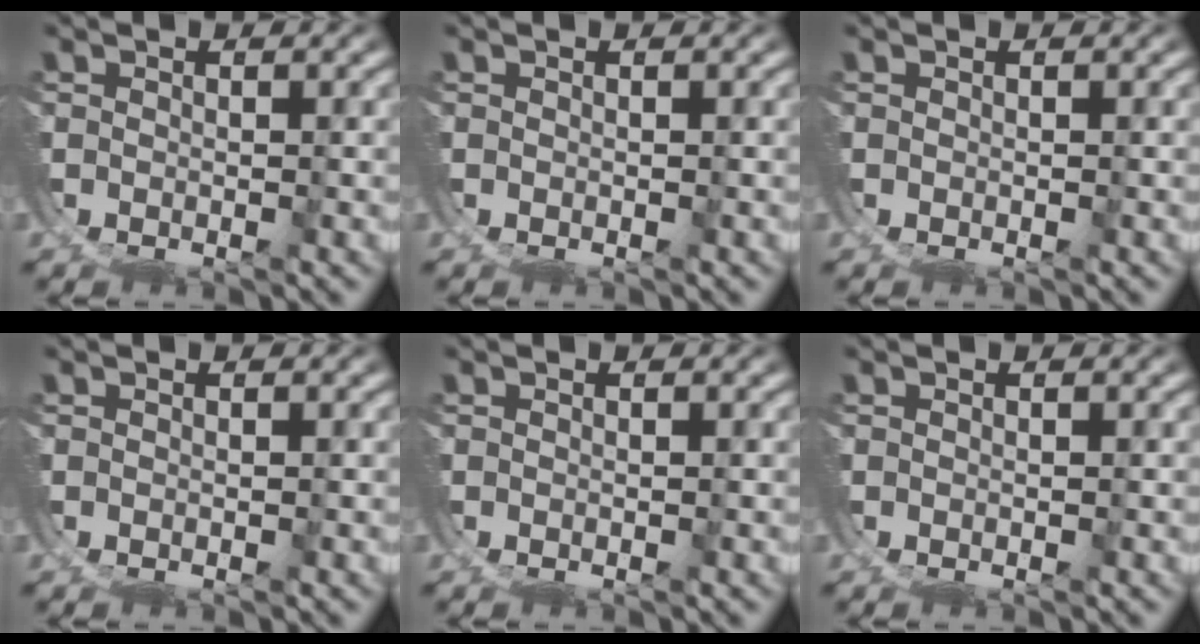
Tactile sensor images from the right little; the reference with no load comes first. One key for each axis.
{"total": 0.0}
{"total": 0.0}
{"total": 0.0}
{"total": 0.0}
{"total": 0.0}